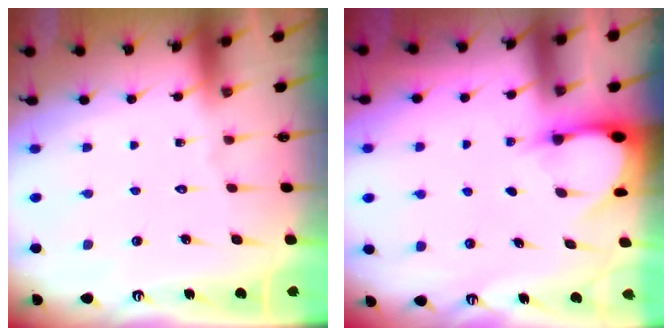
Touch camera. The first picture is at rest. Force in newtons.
{"total": 3.0, "press": 3.0, "slide": 0.4}